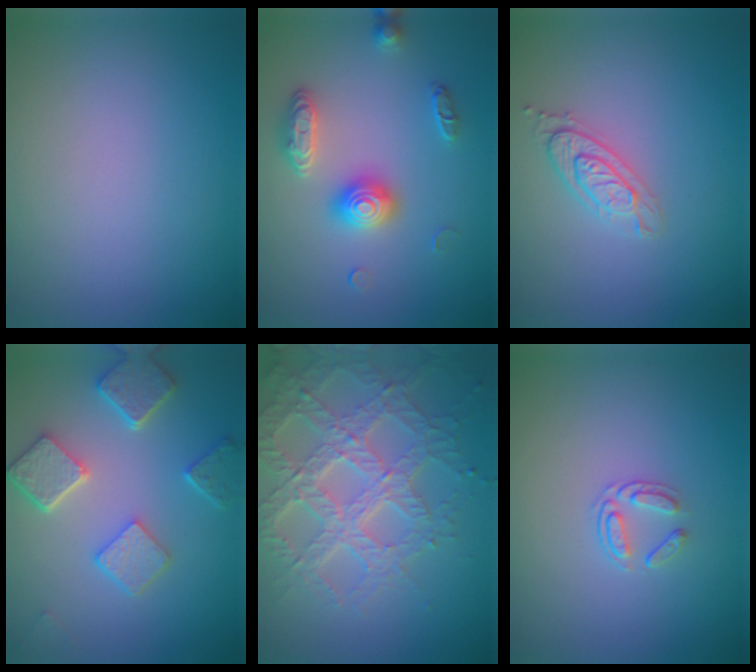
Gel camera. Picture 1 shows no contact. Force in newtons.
{"total": 3.0, "press": 3.0, "slide": 0.4}
{"total": 2.1, "press": 2.1, "slide": 0.4}
{"total": 5.2, "press": 4.1, "slide": 3.2}
{"total": 7.1, "press": 5.2, "slide": 4.9}
{"total": 1.6, "press": 1.0, "slide": 1.2}